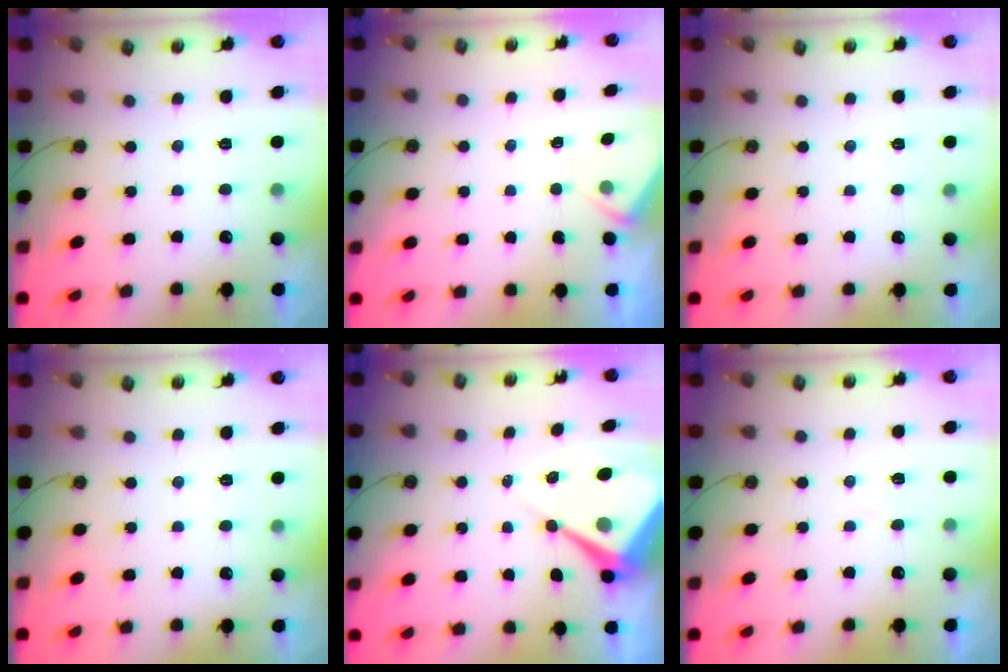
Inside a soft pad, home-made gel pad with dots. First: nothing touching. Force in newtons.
{"total": 2.0, "press": 1.9, "slide": 0.4}
{"total": 2.6, "press": 2.5, "slide": 0.5}
{"total": 2.6, "press": 2.5, "slide": 0.5}
{"total": 9.8, "press": 9.8, "slide": 0.8}
{"total": 4.8, "press": 4.8, "slide": 0.7}